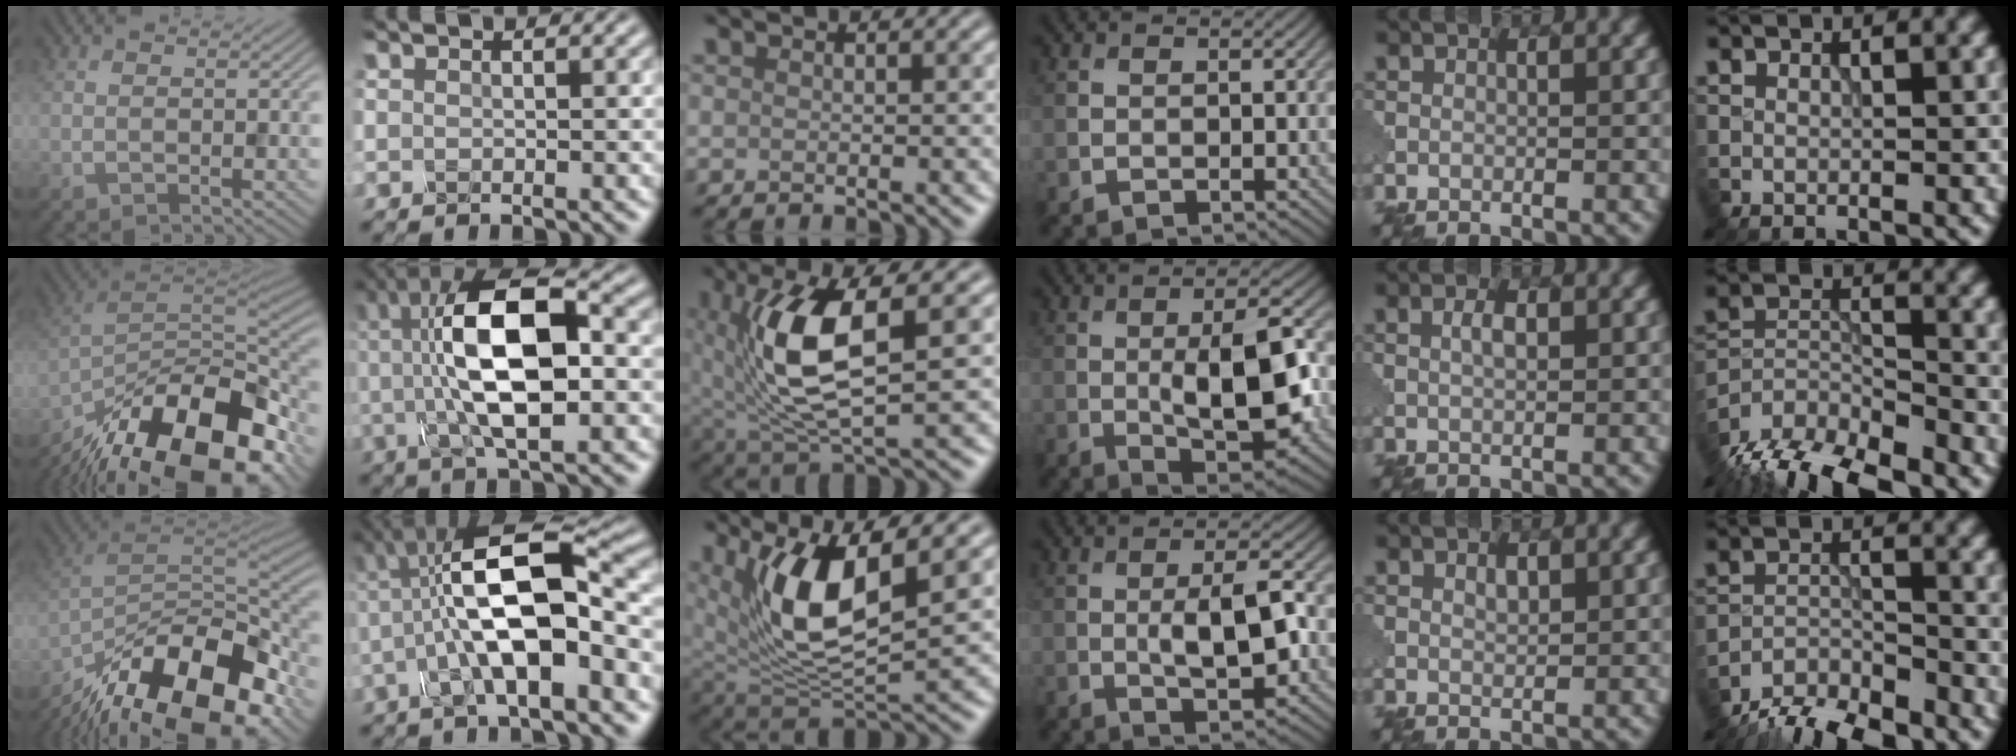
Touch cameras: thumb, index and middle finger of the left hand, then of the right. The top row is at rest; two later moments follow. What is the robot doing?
{"motion": "disassemble", "object": "glue stick"}